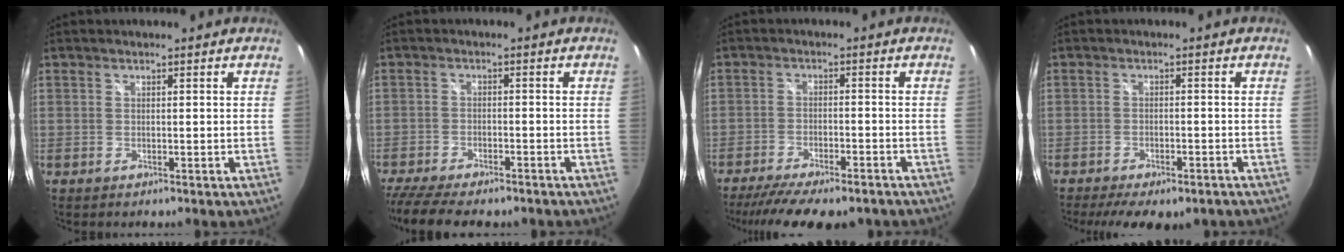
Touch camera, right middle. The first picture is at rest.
{"total": 12.8, "force": [-10.7, 3.3, 6.3], "torque": [-0.146, -0.039, -0.171]}
{"total": 15.1, "force": [-12.4, 3.8, 7.8], "torque": [-0.160, -0.044, -0.184]}
{"total": 10.9, "force": [-8.3, 3.8, 5.9], "torque": [-0.128, -0.034, -0.116]}